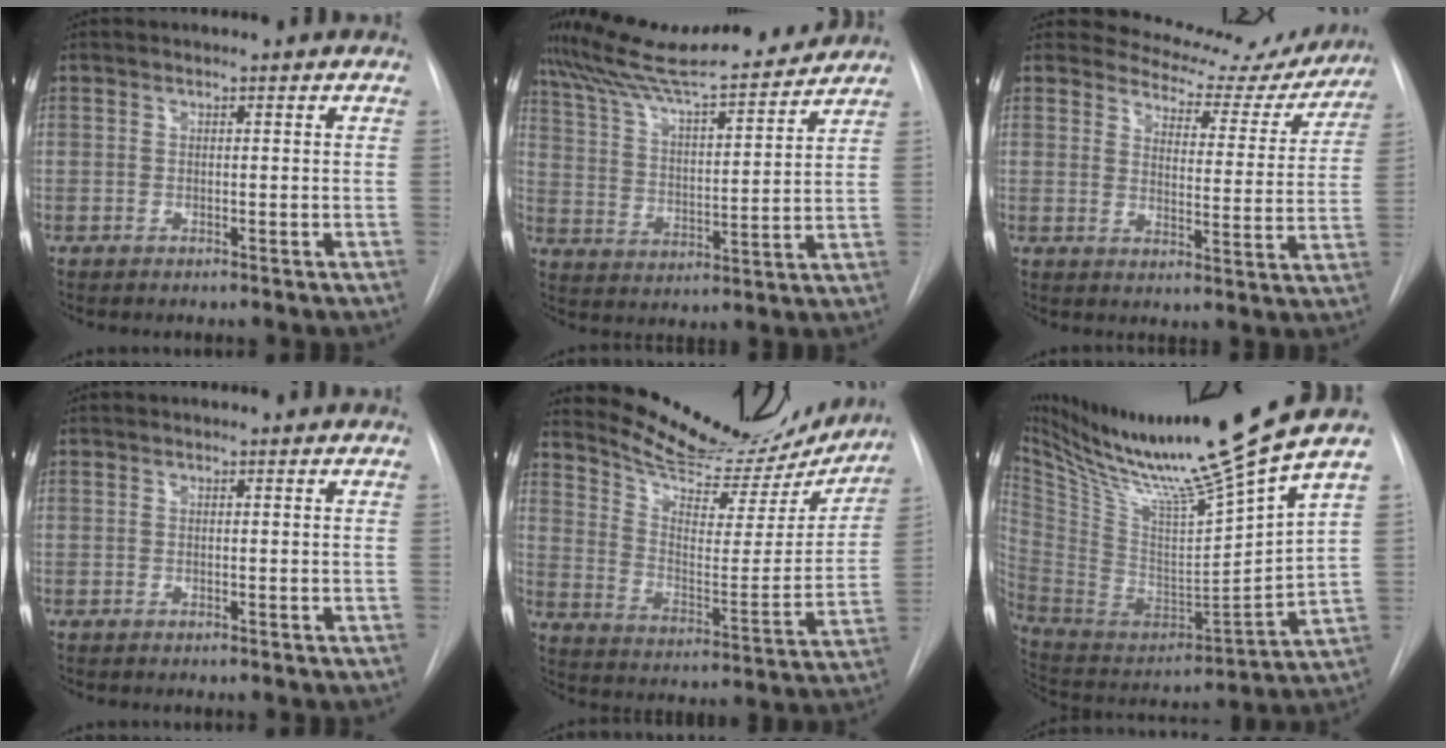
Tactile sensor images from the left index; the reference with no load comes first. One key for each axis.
{"total": 18.4, "fx": 16.9, "fy": 1.2, "fz": 7.2, "tx": -0.127, "ty": 0.005, "tz": 0.267}
{"total": 14.4, "fx": 13.3, "fy": 5.0, "fz": 2.6, "tx": -0.010, "ty": -0.024, "tz": 0.142}
{"total": 0.0}
{"total": 22.3, "fx": 20.9, "fy": 4.9, "fz": 6.2, "tx": -0.089, "ty": -0.049, "tz": 0.288}
{"total": 23.7, "fx": 18.3, "fy": -1.8, "fz": 14.8, "tx": -0.258, "ty": -0.040, "tz": 0.324}